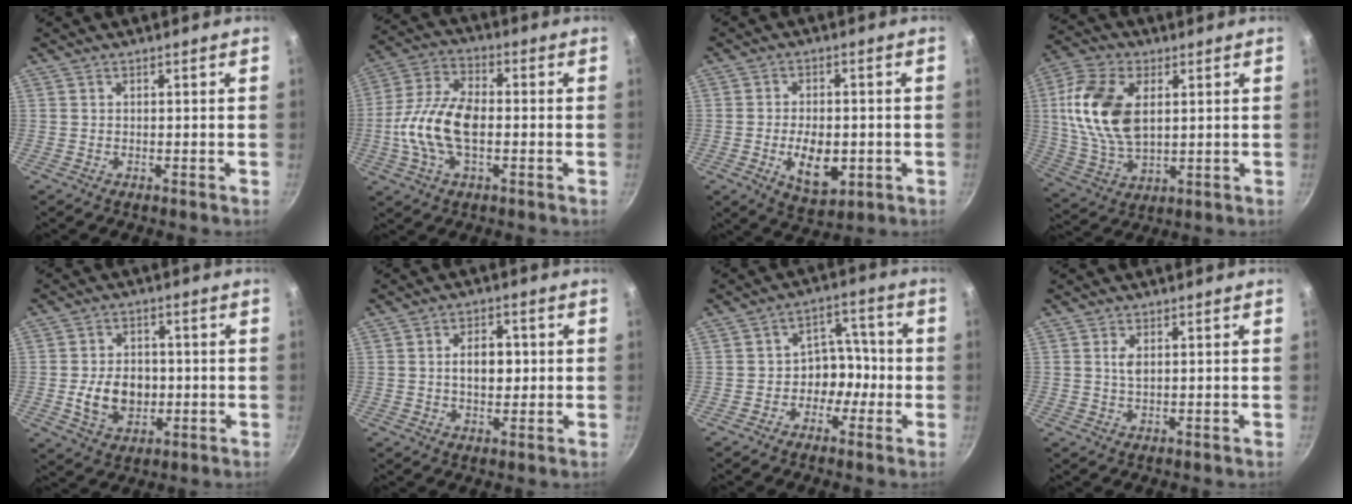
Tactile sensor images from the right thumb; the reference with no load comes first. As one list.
[{"total": 14.0, "force": [-1.8, 7.6, 11.6], "torque": [-0.223, 0.031, -0.047]}, {"total": 9.8, "force": [-2.0, 5.7, 7.7], "torque": [-0.105, 0.000, -0.023]}, {"total": 16.0, "force": [3.2, 9.4, 12.5], "torque": [-0.236, -0.005, 0.064]}, {"total": 9.2, "force": [-1.1, 6.9, 6.0], "torque": [-0.077, 0.006, -0.012]}, {"total": 6.3, "force": [0.3, 4.0, 4.8], "torque": [-0.054, 0.007, 0.002]}, {"total": 7.0, "force": [-2.1, 5.7, 3.6], "torque": [0.006, 0.039, -0.039]}, {"total": 2.0, "force": [0.6, 1.0, 1.6], "torque": [-0.031, -0.004, 0.013]}]